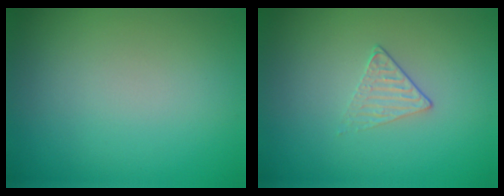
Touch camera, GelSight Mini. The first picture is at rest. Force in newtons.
{"total": 1.2, "press": 0.7, "slide": 1.0}